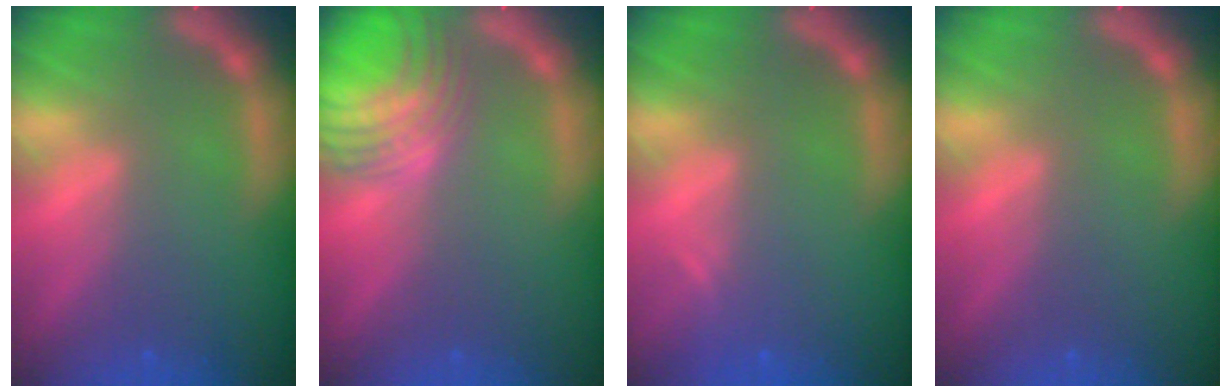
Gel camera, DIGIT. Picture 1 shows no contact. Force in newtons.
{"total": 8.1}
{"total": 0.9}
{"total": 0.0}